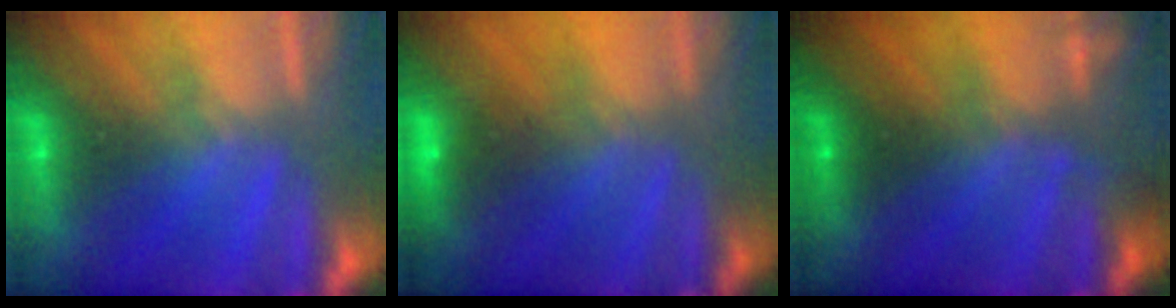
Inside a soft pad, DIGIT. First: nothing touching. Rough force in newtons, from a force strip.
{"total": 1.4}
{"total": 2.4}